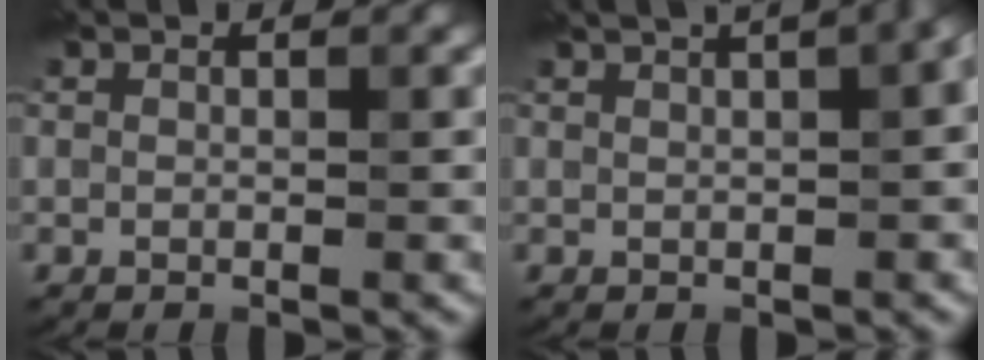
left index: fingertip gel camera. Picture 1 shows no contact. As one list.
[{"total": 7.2, "force": [3.5, 2.7, 5.7], "torque": [-0.058, 0.042, 0.033]}]